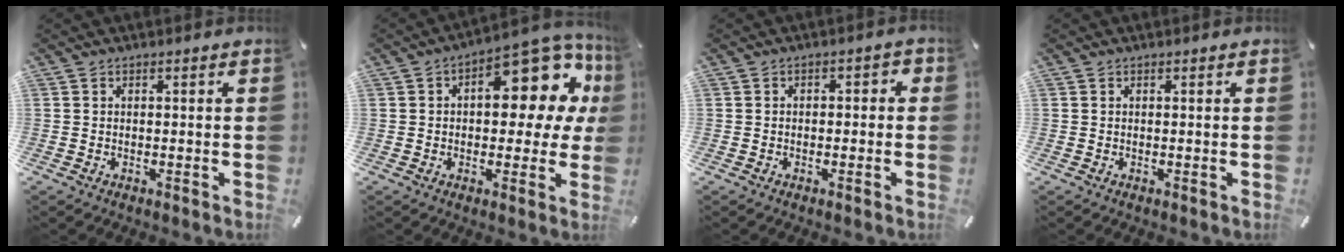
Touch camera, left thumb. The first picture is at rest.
{"total": 14.8, "force": [5.8, 7.7, 11.2], "torque": [-0.134, -0.054, 0.094]}
{"total": 2.1, "force": [-1.3, 1.2, 1.1], "torque": [-0.020, 0.011, -0.027]}
{"total": 0.0}